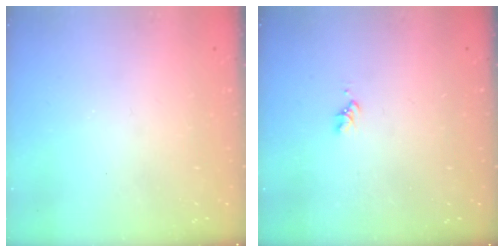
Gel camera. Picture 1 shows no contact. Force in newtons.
{"total": 1.7, "press": 1.7, "slide": 0.3}